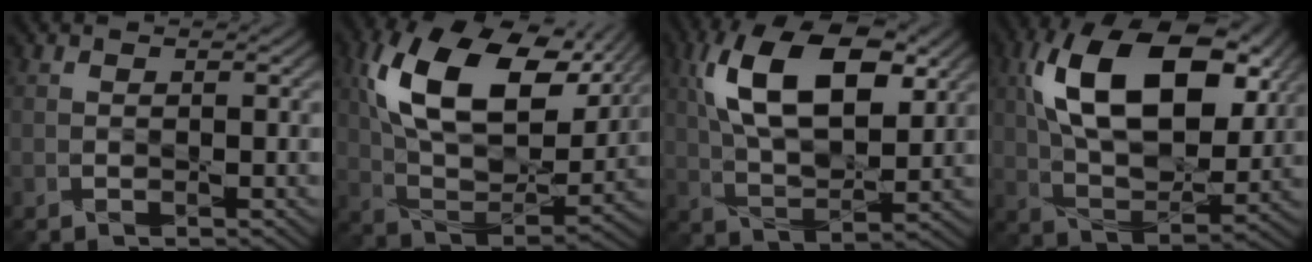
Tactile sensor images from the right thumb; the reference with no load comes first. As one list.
[{"total": 17.5, "force": [7.1, 9.6, 12.8], "torque": [-0.256, 0.007, 0.128]}, {"total": 14.3, "force": [5.1, 7.0, 11.4], "torque": [-0.221, 0.009, 0.093]}, {"total": 17.5, "force": [6.0, 9.6, 13.3], "torque": [-0.261, 0.019, 0.102]}]